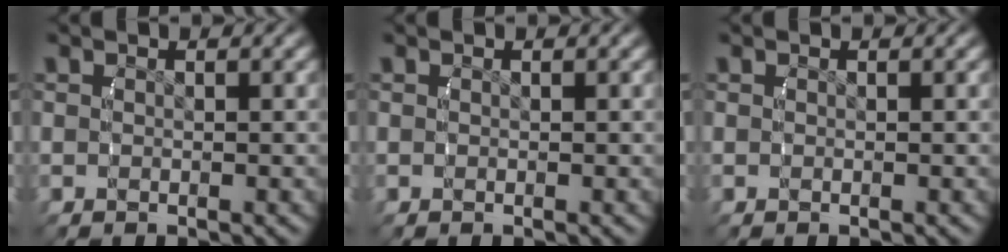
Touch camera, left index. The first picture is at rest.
{"total": 0.0}
{"total": 0.0}